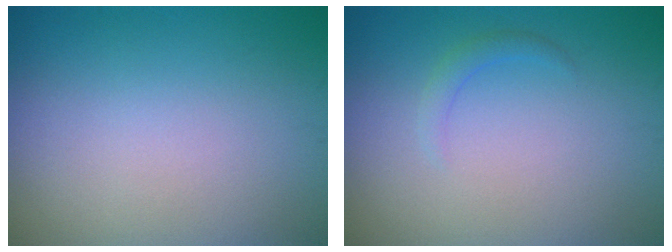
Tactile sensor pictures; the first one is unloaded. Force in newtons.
{"total": 1.1, "press": 1.1, "slide": 0.2}